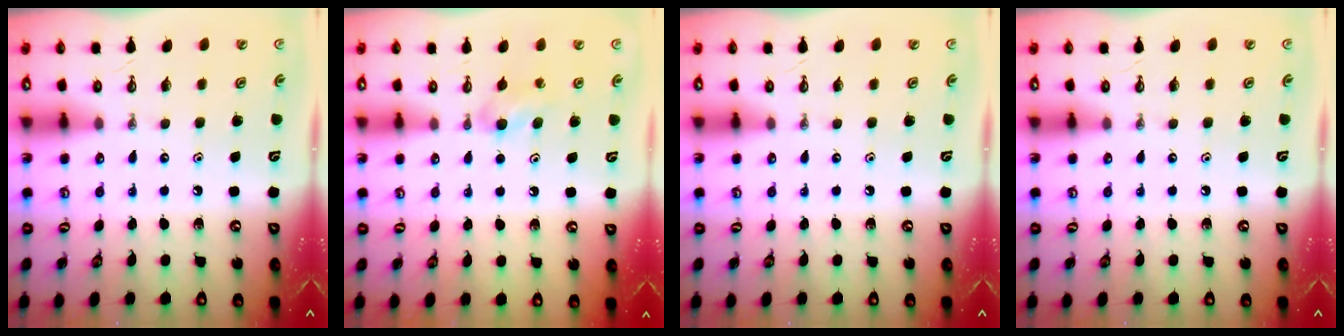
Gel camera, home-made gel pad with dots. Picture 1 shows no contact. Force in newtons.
{"total": 4.5, "press": 4.2, "slide": 1.4}
{"total": 0.0}
{"total": 0.0}